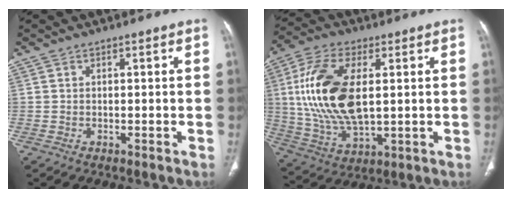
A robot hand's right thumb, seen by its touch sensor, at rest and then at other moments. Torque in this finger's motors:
{"motor_torque": [-0.83, 2.34, 1.90, 0.44, 0.63]}